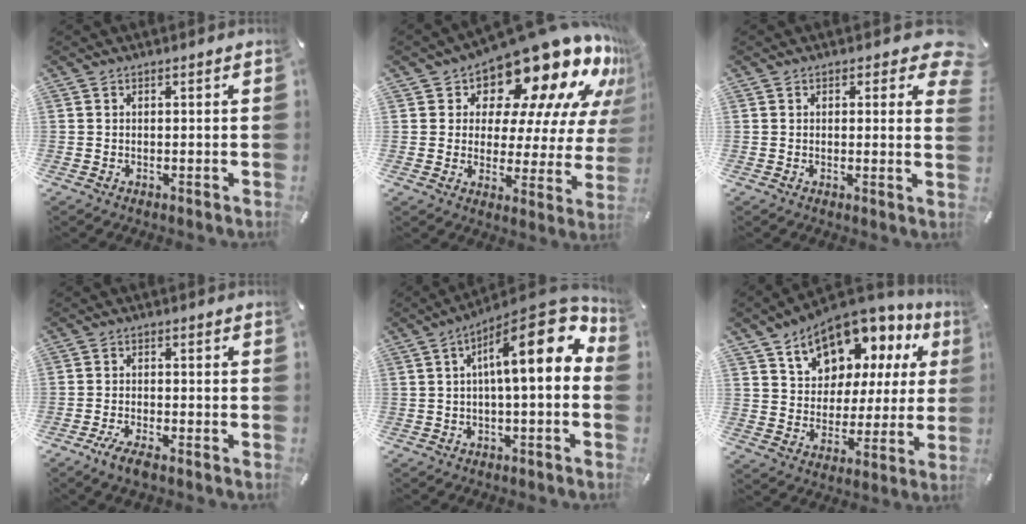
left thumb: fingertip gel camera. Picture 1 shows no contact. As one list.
[{"total": 19.6, "force": [14.8, 8.4, 9.6], "torque": [-0.143, -0.127, 0.247]}, {"total": 4.2, "force": [2.0, 2.3, 2.9], "torque": [-0.030, -0.006, 0.029]}, {"total": 3.9, "force": [-2.9, 0.9, 2.5], "torque": [-0.058, 0.004, -0.055]}, {"total": 16.3, "force": [4.7, 5.1, 14.8], "torque": [-0.223, -0.030, 0.070]}, {"total": 12.1, "force": [8.4, 8.0, 3.5], "torque": [-0.066, -0.067, 0.151]}]